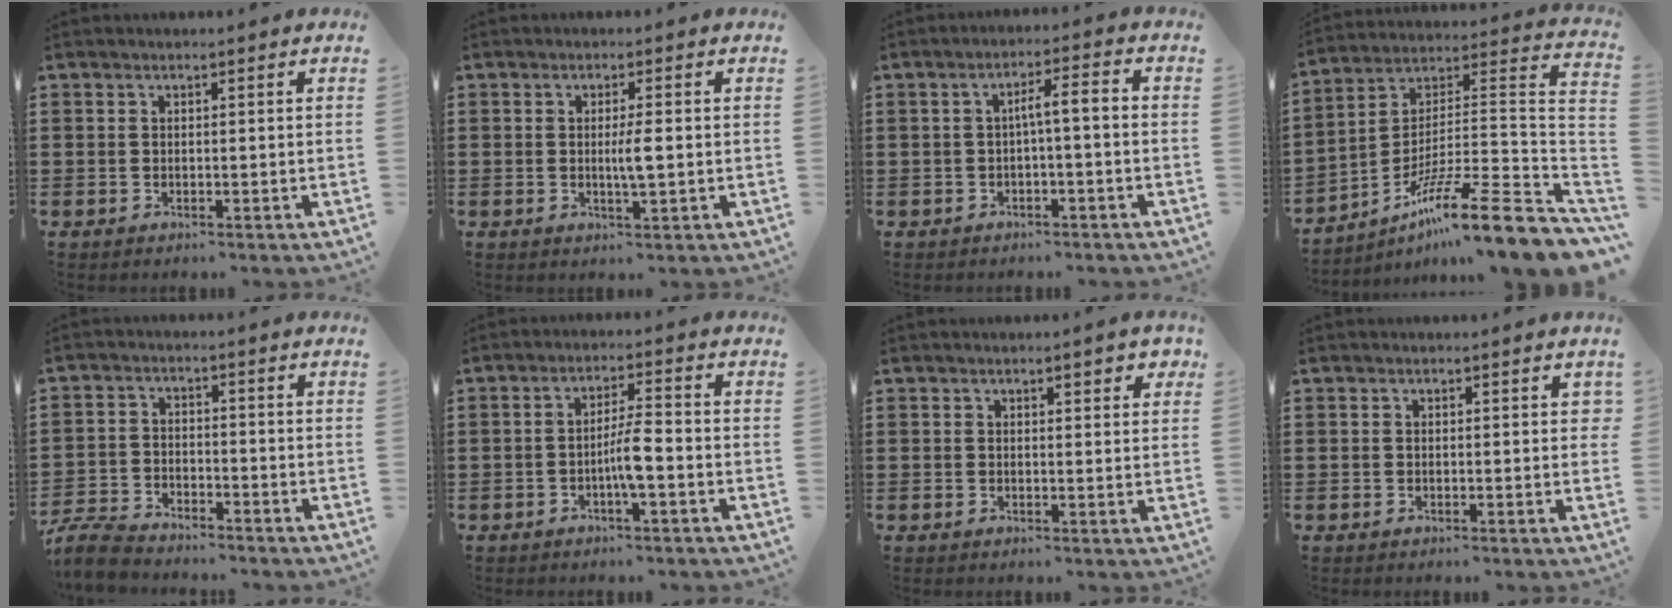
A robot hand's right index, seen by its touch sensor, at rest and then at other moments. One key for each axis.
{"total": 3.2, "fx": -0.1, "fy": 0.3, "fz": 3.1, "tx": -0.057, "ty": -0.004, "tz": -0.003}
{"total": 3.3, "fx": -0.8, "fy": 0.2, "fz": 3.1, "tx": -0.060, "ty": 0.007, "tz": -0.020}
{"total": 15.1, "fx": -10.2, "fy": 0.4, "fz": 11.1, "tx": -0.182, "ty": 0.010, "tz": -0.188}
{"total": 5.1, "fx": -4.9, "fy": 0.8, "fz": 1.1, "tx": -0.045, "ty": -0.001, "tz": -0.105}
{"total": 4.5, "fx": -1.5, "fy": 0.5, "fz": 4.2, "tx": -0.081, "ty": -0.002, "tz": -0.032}
{"total": 2.0, "fx": 1.3, "fy": 0.7, "fz": 1.4, "tx": -0.014, "ty": 0.001, "tz": 0.019}
{"total": 0.7, "fx": 0.1, "fy": 0.6, "fz": 0.3, "tx": 0.001, "ty": 0.002, "tz": -0.001}